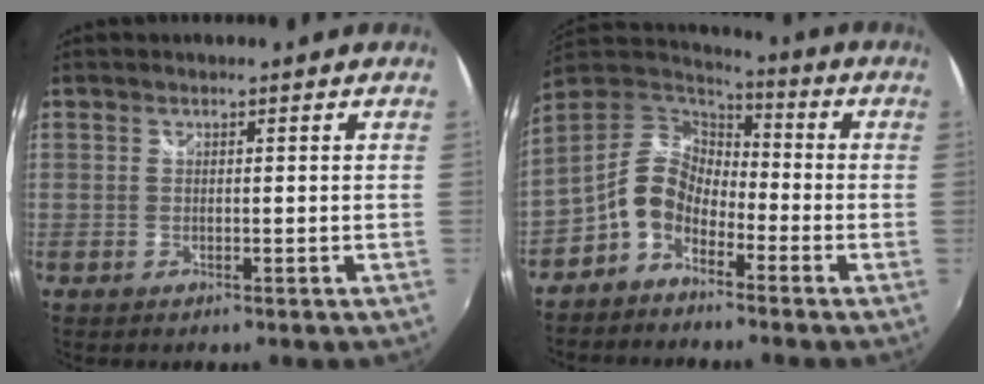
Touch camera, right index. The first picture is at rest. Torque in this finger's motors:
{"motor_torque": [-0.11, 0.11, -0.39, -0.21]}